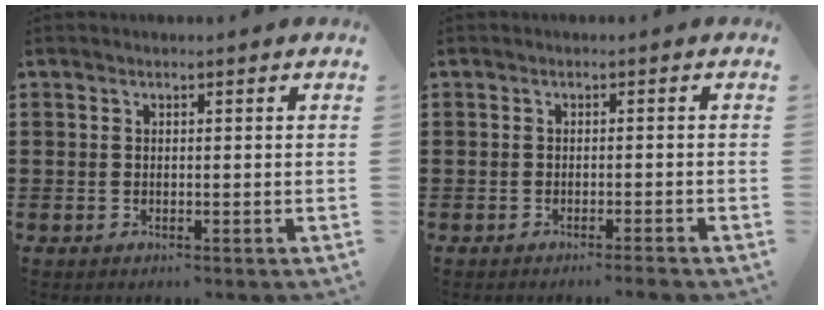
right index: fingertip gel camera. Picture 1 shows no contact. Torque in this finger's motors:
{"motor_torque": [0.20, 0.02, 0.11, 0.03]}